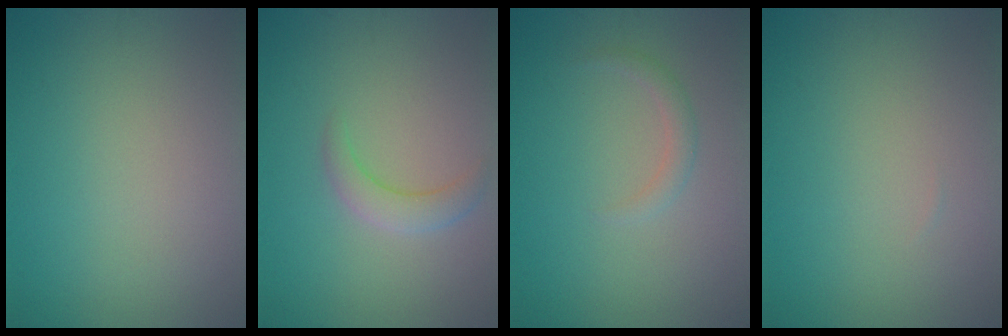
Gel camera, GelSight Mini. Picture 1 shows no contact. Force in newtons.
{"total": 2.1, "press": 2.1, "slide": 0.3}
{"total": 1.2, "press": 1.2, "slide": 0.1}
{"total": 0.0}